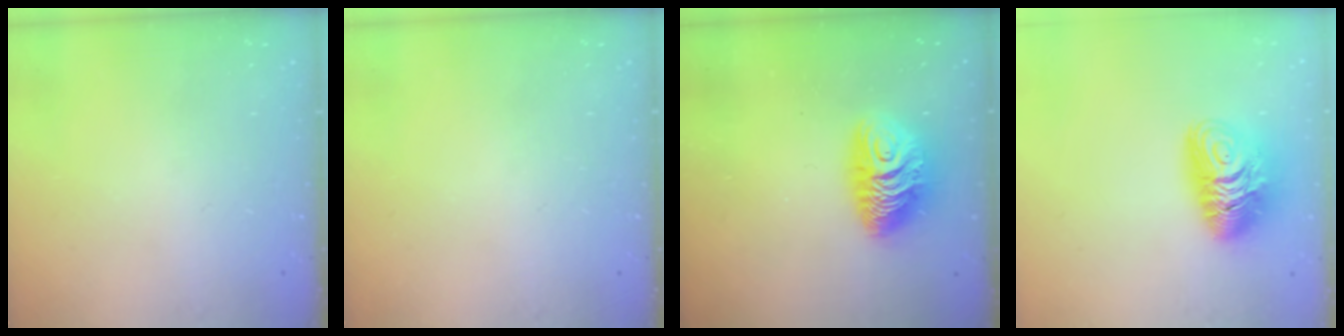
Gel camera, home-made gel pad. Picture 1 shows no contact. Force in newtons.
{"total": 0.0}
{"total": 10.2, "press": 10.2, "slide": 0.8}
{"total": 11.5, "press": 11.4, "slide": 1.1}